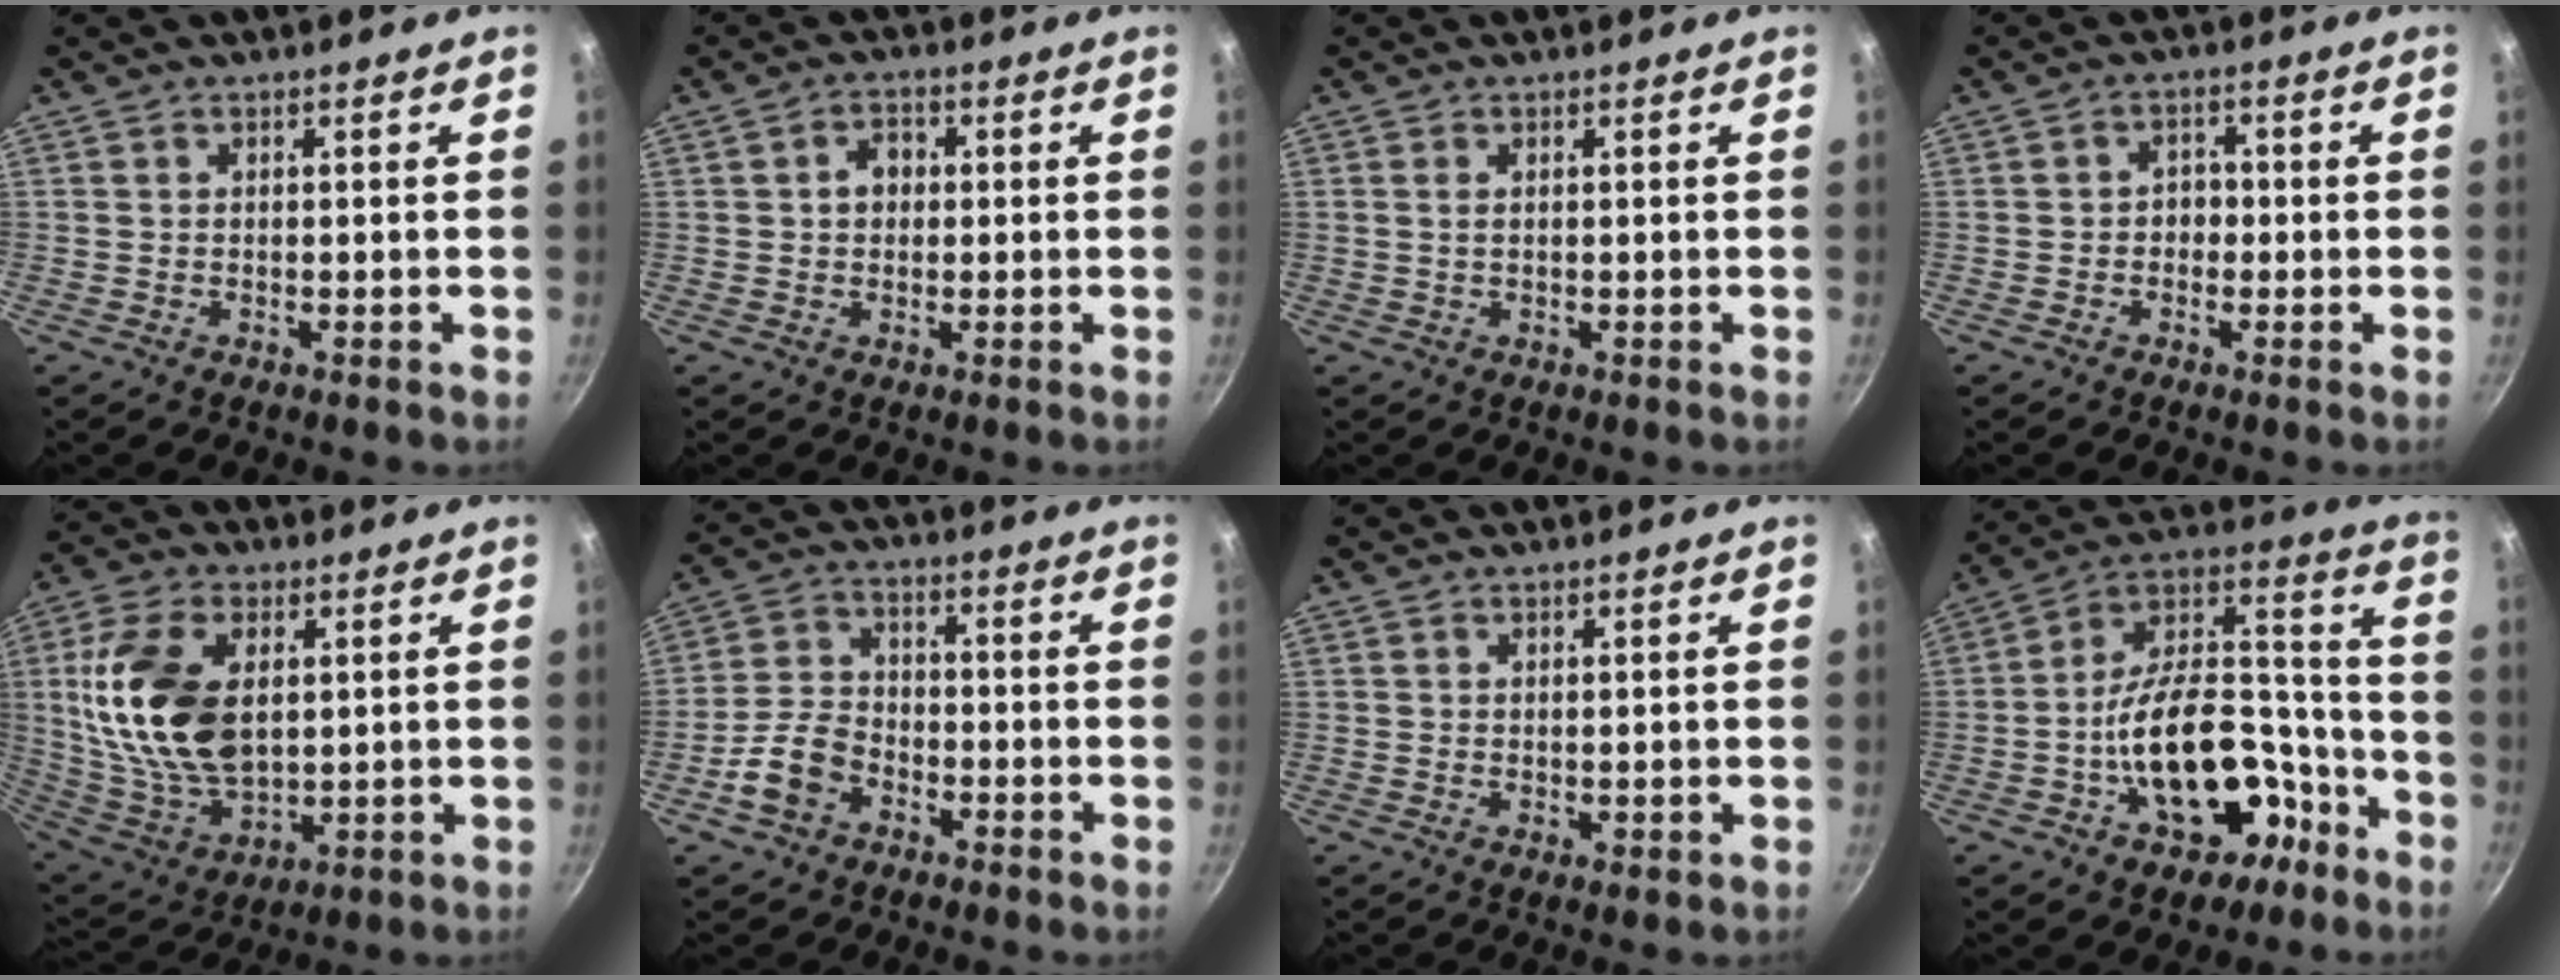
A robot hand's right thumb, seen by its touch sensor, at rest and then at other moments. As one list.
[{"total": 3.7, "force": [0.4, 3.0, 2.2], "torque": [-0.014, 0.009, 0.003]}, {"total": 1.1, "force": [0.3, 0.6, 0.8], "torque": [-0.015, 0.001, 0.003]}, {"total": 3.5, "force": [-1.0, 2.9, 1.8], "torque": [-0.001, 0.017, -0.022]}, {"total": 19.4, "force": [3.5, 11.6, 15.2], "torque": [-0.280, -0.014, 0.078]}, {"total": 7.9, "force": [-3.8, 5.4, 4.4], "torque": [-0.068, 0.037, -0.079]}, {"total": 0.8, "force": [0.4, 0.3, 0.6], "torque": [-0.004, -0.012, 0.003]}, {"total": 22.3, "force": [-8.8, 13.3, 15.6], "torque": [-0.206, 0.095, -0.123]}]